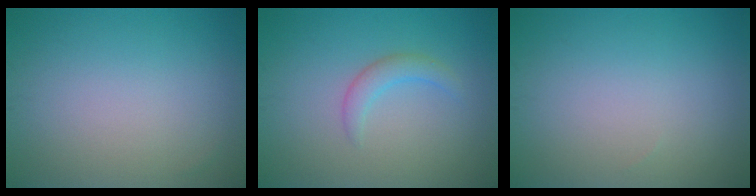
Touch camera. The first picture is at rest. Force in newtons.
{"total": 1.9, "press": 1.8, "slide": 0.3}
{"total": 0.0}